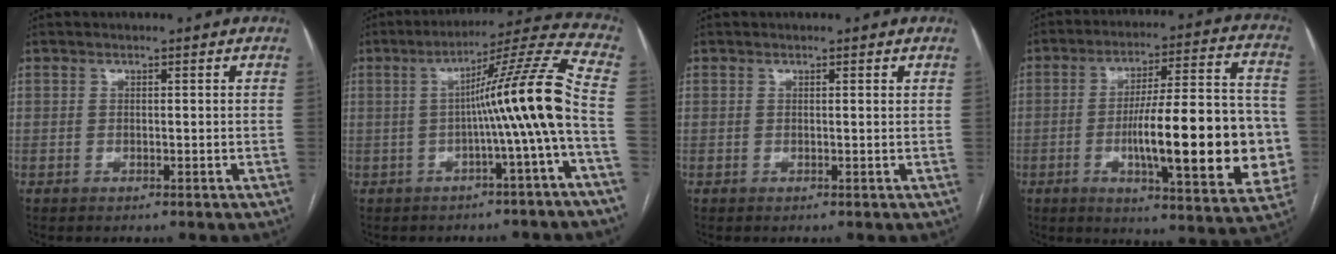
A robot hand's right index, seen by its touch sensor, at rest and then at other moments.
{"total": 12.3, "force": [-2.1, -2.4, 11.9], "torque": [-0.168, 0.019, -0.036]}
{"total": 0.5, "force": [0.3, 0.0, 0.4], "torque": [-0.006, 0.002, 0.003]}
{"total": 22.8, "force": [-3.8, 4.5, 22.0], "torque": [-0.271, 0.019, -0.046]}